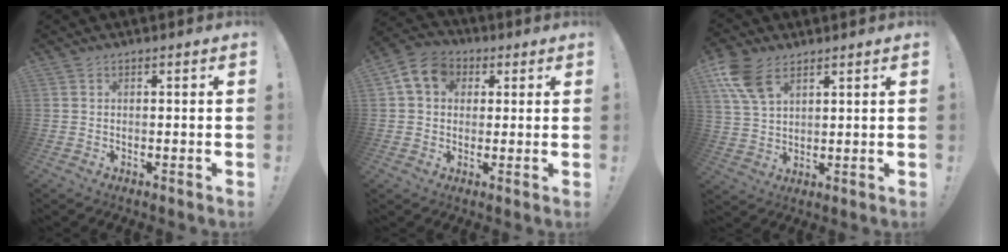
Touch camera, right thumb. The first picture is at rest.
{"total": 10.3, "force": [3.3, 8.2, 5.3], "torque": [-0.081, 0.004, 0.068]}
{"total": 10.0, "force": [5.6, 5.6, 6.1], "torque": [-0.120, -0.014, 0.109]}